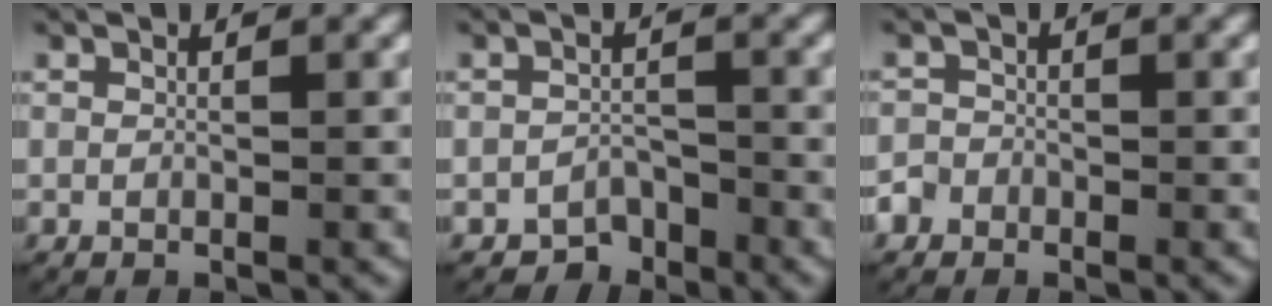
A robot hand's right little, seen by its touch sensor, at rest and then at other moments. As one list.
[{"total": 2.9, "force": [-2.5, 1.4, 0.1], "torque": [0.011, -0.008, -0.048]}, {"total": 1.8, "force": [-1.0, 1.6, 0.1], "torque": [-0.006, -0.004, -0.022]}]